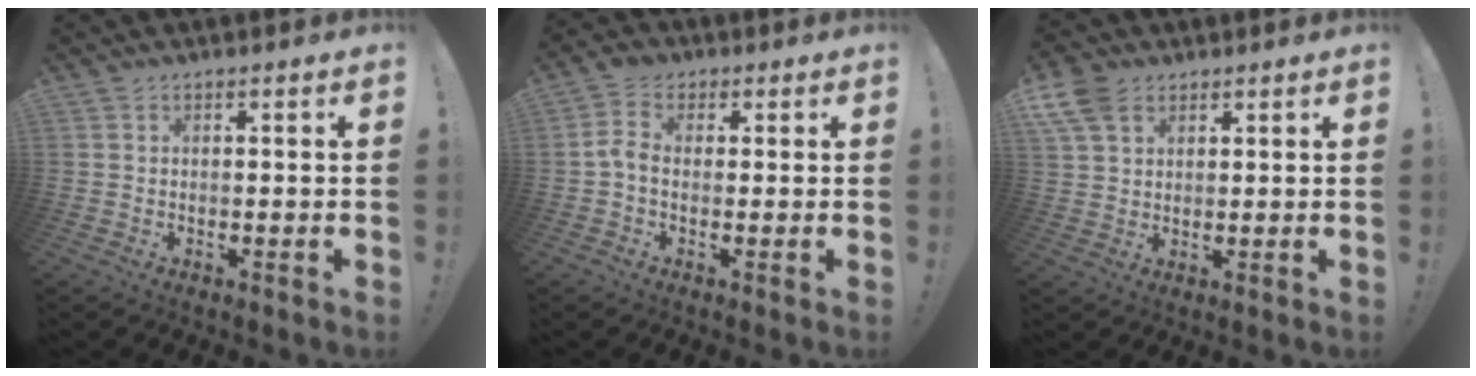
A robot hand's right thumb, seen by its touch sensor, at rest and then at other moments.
{"total": 5.2, "force": [-0.2, 4.0, 3.4], "torque": [-0.077, 0.010, -0.003]}
{"total": 8.1, "force": [4.4, 5.3, 4.3], "torque": [-0.086, -0.009, 0.087]}